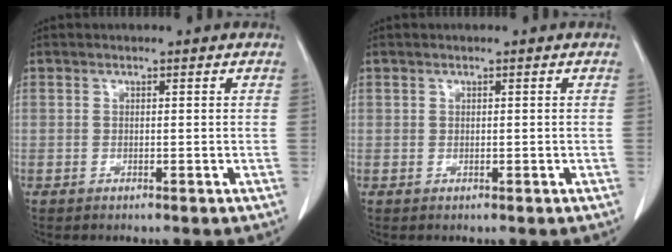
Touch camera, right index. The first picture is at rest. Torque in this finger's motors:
{"motor_torque": [-0.07, 0.04, 0.00, 0.01]}